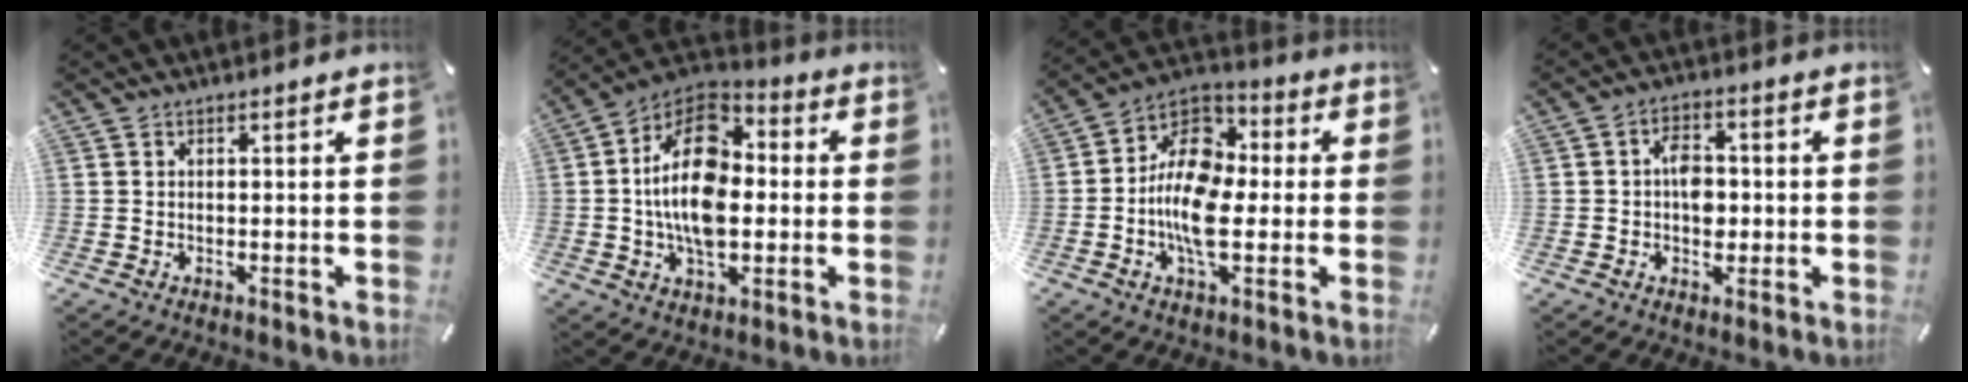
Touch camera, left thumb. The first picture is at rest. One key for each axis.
{"total": 17.7, "fx": -0.5, "fy": 11.2, "fz": 13.6, "tx": -0.284, "ty": 0.009, "tz": -0.016}
{"total": 14.0, "fx": -3.0, "fy": 8.6, "fz": 10.6, "tx": -0.217, "ty": 0.010, "tz": -0.057}
{"total": 5.9, "fx": -0.4, "fy": 4.2, "fz": 4.1, "tx": -0.058, "ty": 0.000, "tz": -0.013}